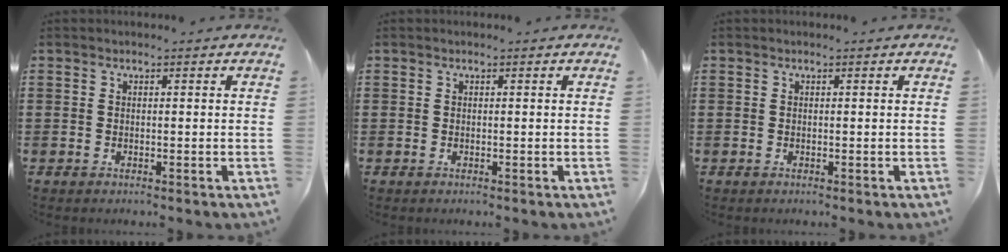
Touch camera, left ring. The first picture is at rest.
{"total": 0.0}
{"total": 0.0}